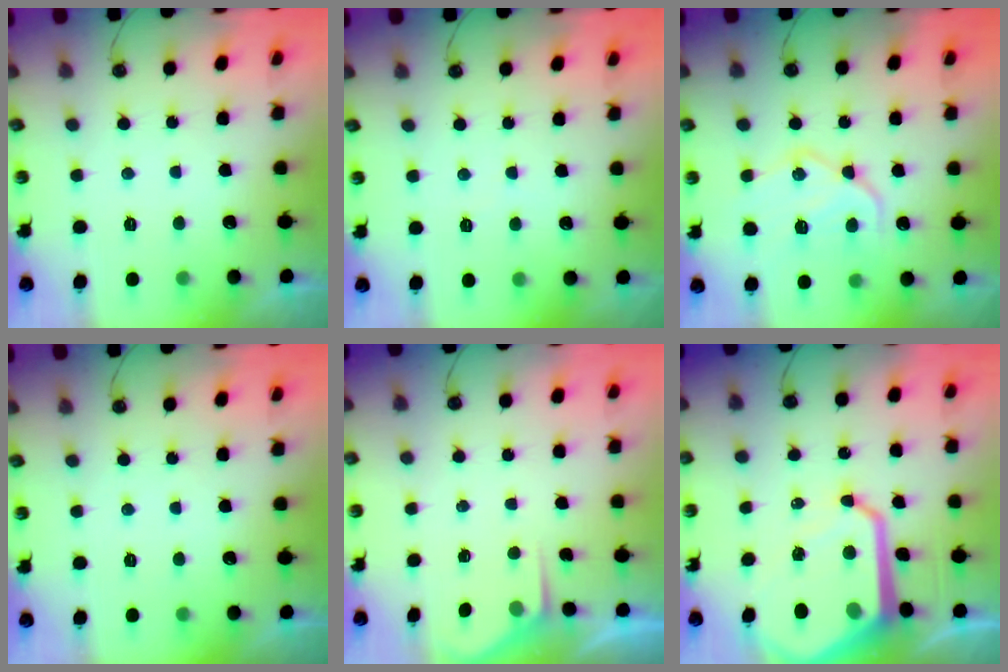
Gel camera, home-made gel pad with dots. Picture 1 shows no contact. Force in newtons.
{"total": 2.7, "press": 2.7, "slide": 0.4}
{"total": 17.2, "press": 17.2, "slide": 1.4}
{"total": 0.0}
{"total": 3.0, "press": 3.0, "slide": 0.4}
{"total": 18.2, "press": 18.1, "slide": 1.9}